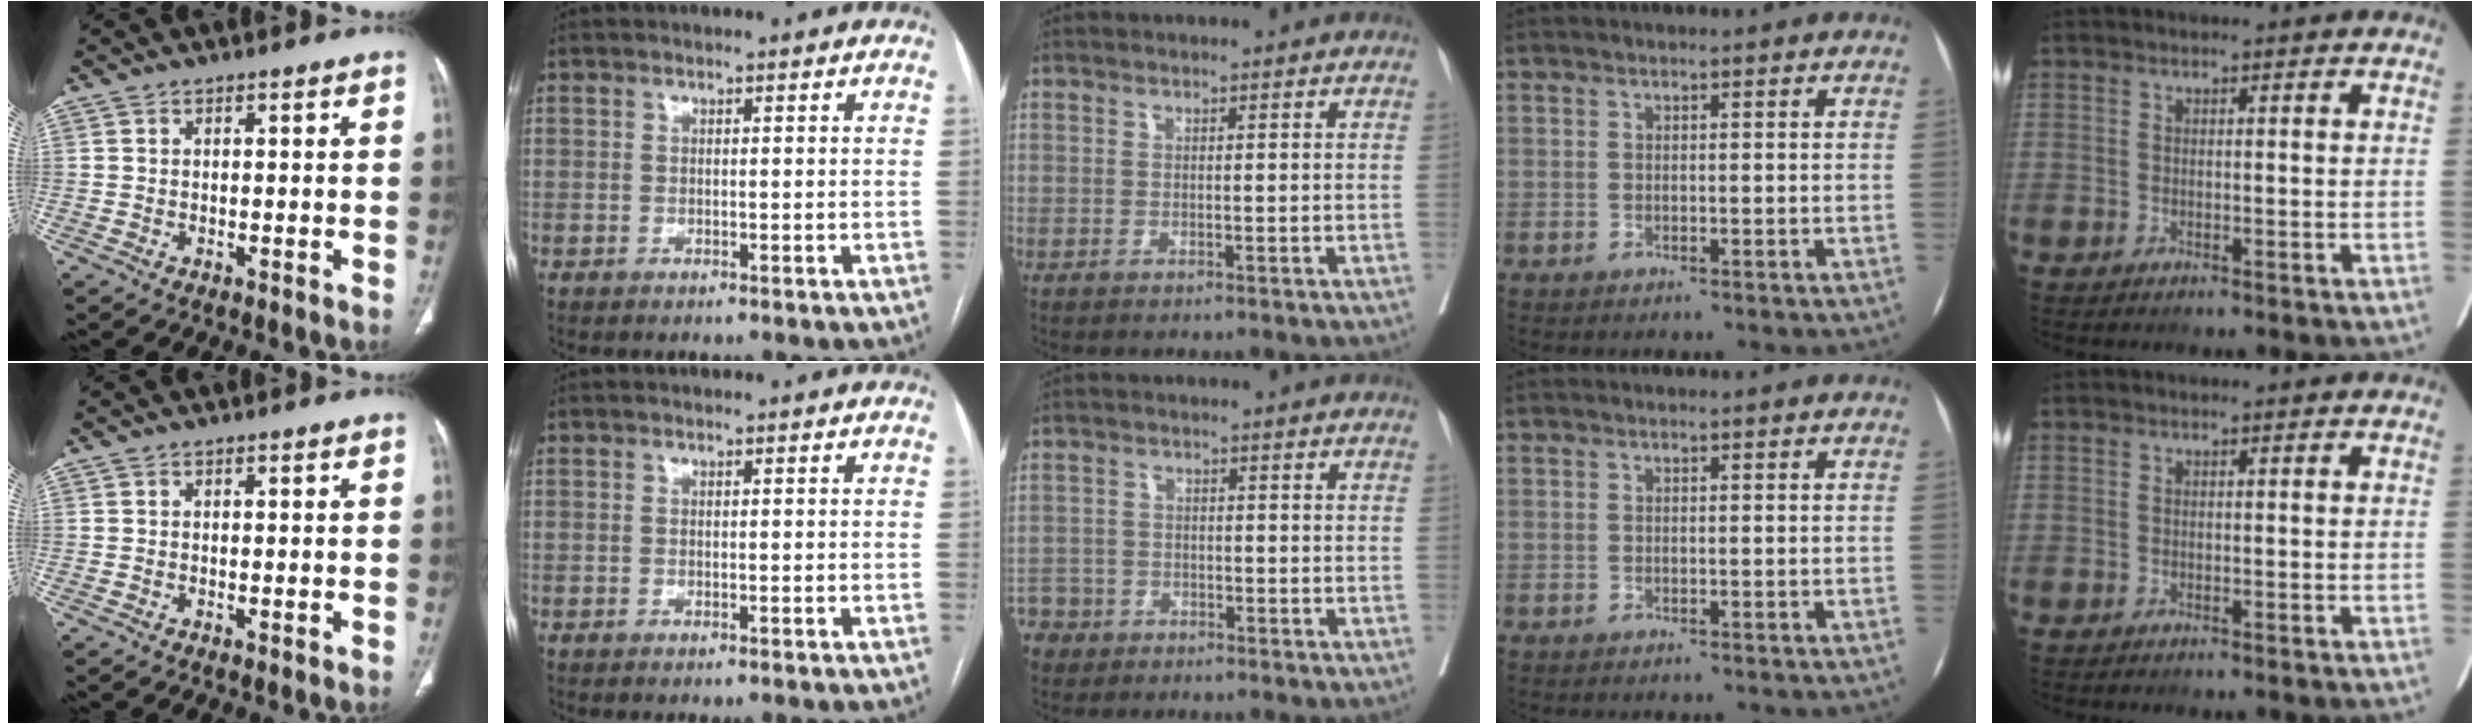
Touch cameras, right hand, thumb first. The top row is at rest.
{"middle": {"total": 4.2, "force": [-3.1, 2.9, -0.5], "torque": [0.010, 0.008, -0.062]}}